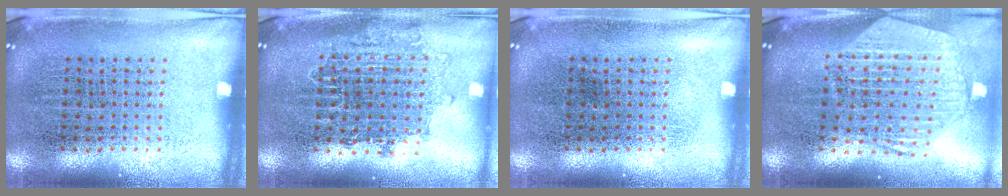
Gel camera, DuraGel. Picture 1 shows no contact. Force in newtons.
{"total": 1.6, "press": 1.4, "slide": 0.7}
{"total": 0.0}
{"total": 2.6, "press": 2.1, "slide": 1.5}